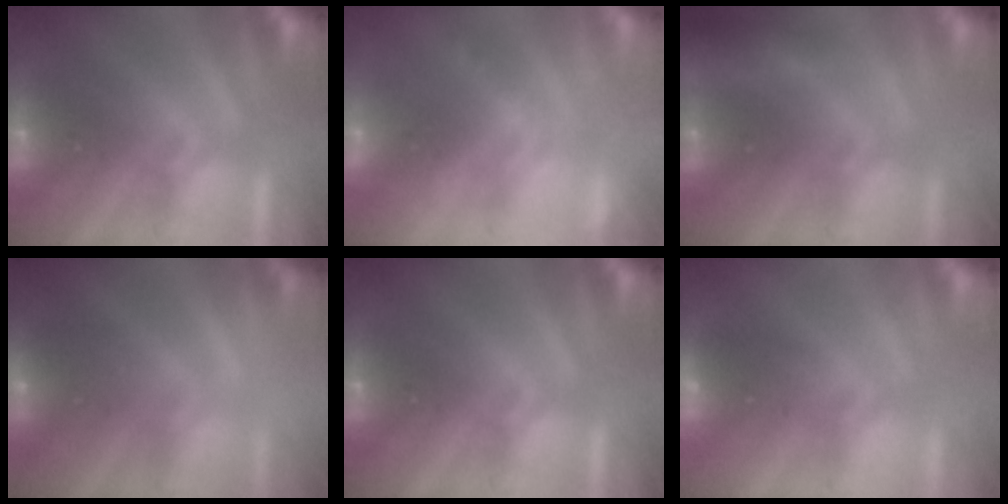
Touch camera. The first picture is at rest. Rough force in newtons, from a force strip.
{"total": 2.4}
{"total": 3.3}
{"total": 2.0}
{"total": 0.0}
{"total": 1.8}